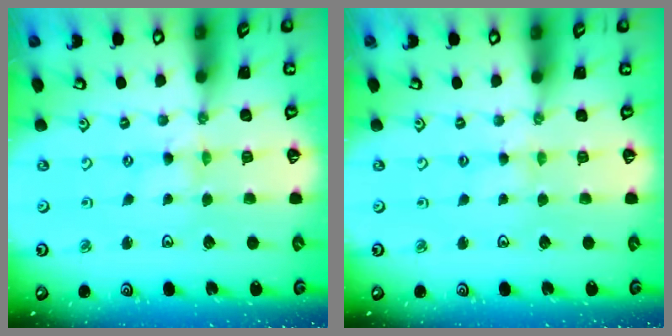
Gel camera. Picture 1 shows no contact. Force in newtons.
{"total": 1.3, "press": 1.2, "slide": 0.3}